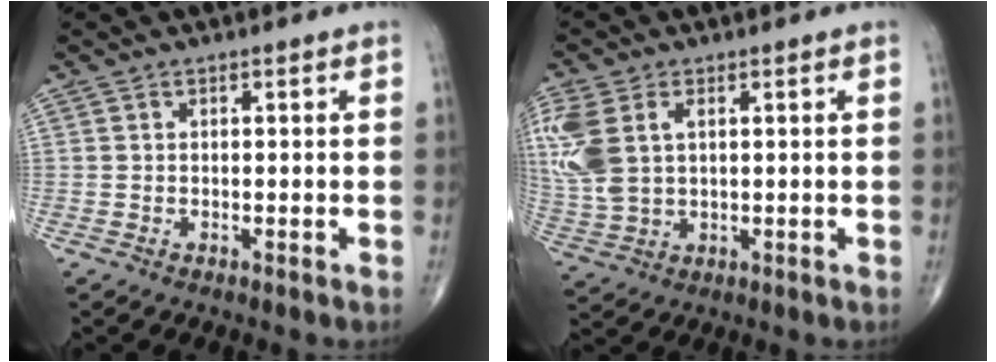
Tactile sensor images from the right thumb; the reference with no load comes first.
{"total": 11.7, "force": [3.0, 7.3, 8.7], "torque": [-0.223, 0.006, 0.067]}